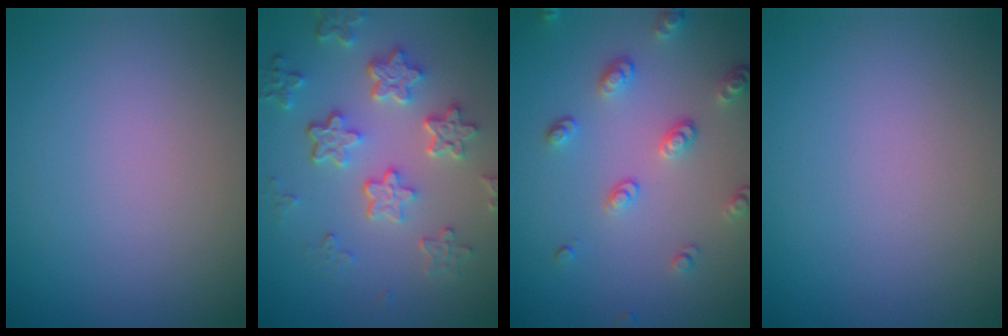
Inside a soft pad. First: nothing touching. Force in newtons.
{"total": 5.5, "press": 4.2, "slide": 3.6}
{"total": 3.2, "press": 2.8, "slide": 1.7}
{"total": 0.0}